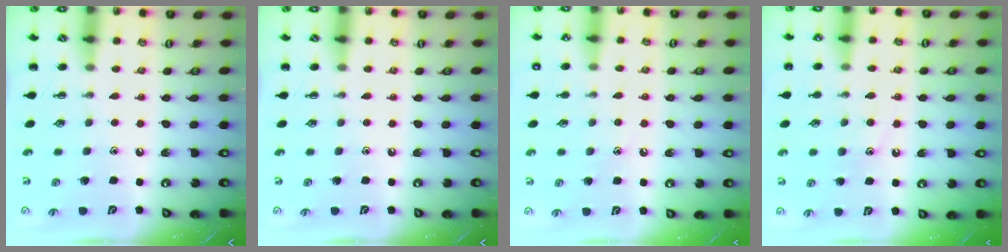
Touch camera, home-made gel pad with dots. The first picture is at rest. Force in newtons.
{"total": 0.0}
{"total": 7.1, "press": 6.8, "slide": 1.9}
{"total": 8.1, "press": 8.0, "slide": 1.1}